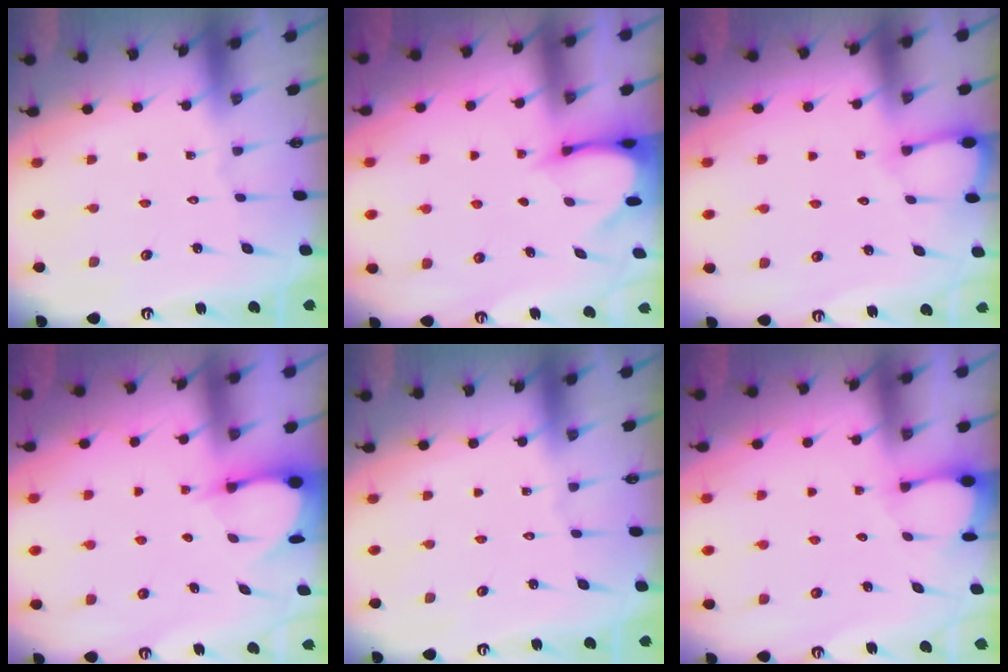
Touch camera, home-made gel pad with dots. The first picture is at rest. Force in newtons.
{"total": 3.6, "press": 3.6, "slide": 0.3}
{"total": 4.2, "press": 4.2, "slide": 0.3}
{"total": 3.6, "press": 3.6, "slide": 0.3}
{"total": 0.0}
{"total": 2.4, "press": 2.3, "slide": 0.4}